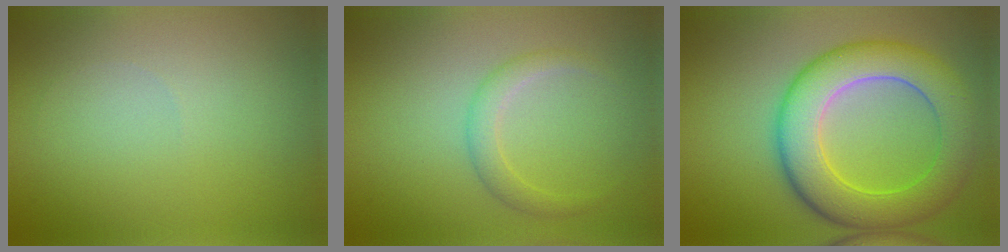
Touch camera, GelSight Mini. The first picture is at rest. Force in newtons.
{"total": 1.9, "press": 1.9, "slide": 0.1}
{"total": 8.5, "press": 8.5, "slide": 0.6}